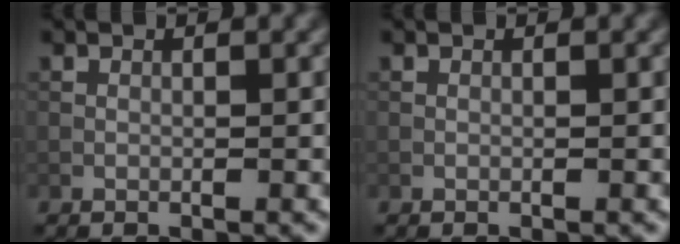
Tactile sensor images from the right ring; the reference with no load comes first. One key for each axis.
{"total": 0.0}